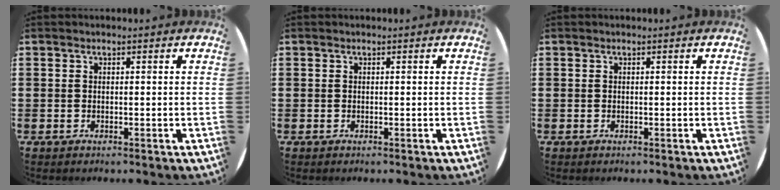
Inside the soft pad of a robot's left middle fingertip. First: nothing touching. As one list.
[{"total": 0.0}, {"total": 0.0}]